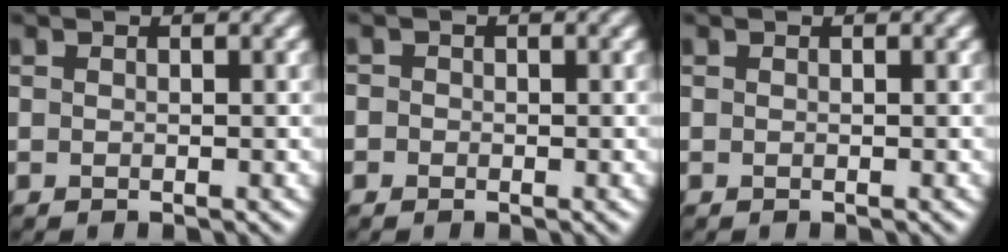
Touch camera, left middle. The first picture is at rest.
{"total": 1.0, "force": [-0.3, 0.9, 0.0], "torque": [0.019, 0.004, -0.019]}
{"total": 0.0}